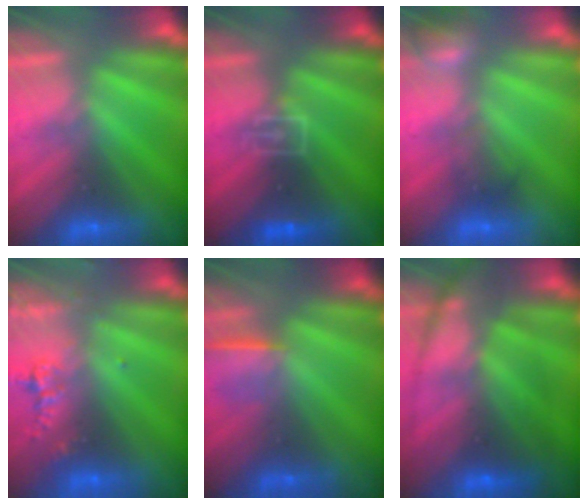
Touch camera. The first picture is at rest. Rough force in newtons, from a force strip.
{"total": 2.9}
{"total": 2.6}
{"total": 2.4}
{"total": 1.2}
{"total": 5.6}